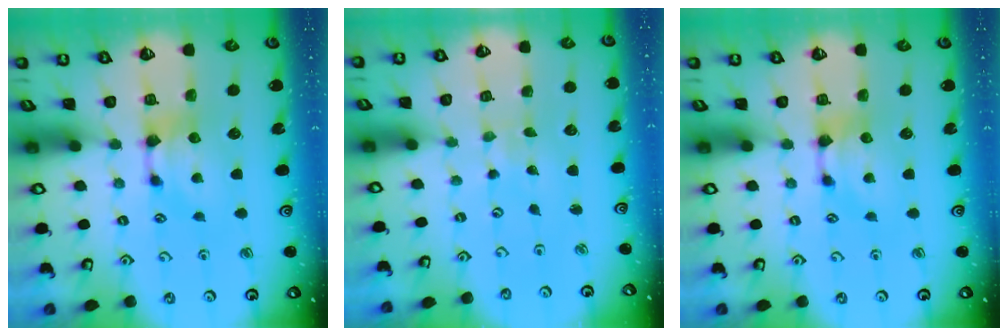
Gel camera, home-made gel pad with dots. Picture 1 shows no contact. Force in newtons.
{"total": 6.7, "press": 6.7, "slide": 0.4}
{"total": 0.0}